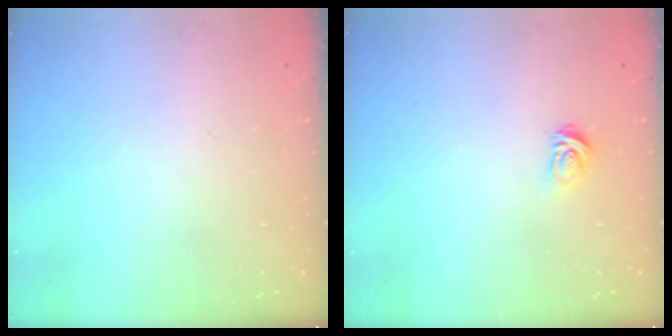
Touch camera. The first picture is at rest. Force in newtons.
{"total": 3.1, "press": 3.1, "slide": 0.4}